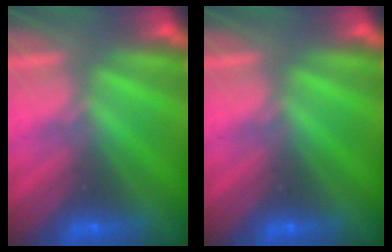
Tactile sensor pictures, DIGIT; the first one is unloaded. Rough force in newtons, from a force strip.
{"total": 0.0}